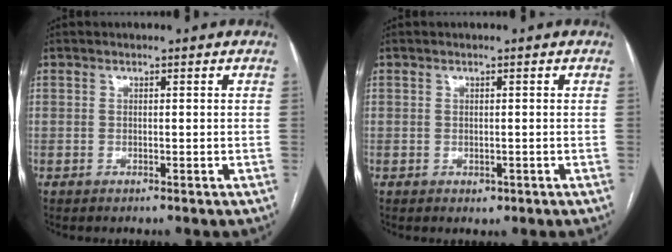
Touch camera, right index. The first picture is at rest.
{"total": 1.0, "force": [-0.3, 0.8, 0.5], "torque": [-0.006, 0.001, 0.000]}